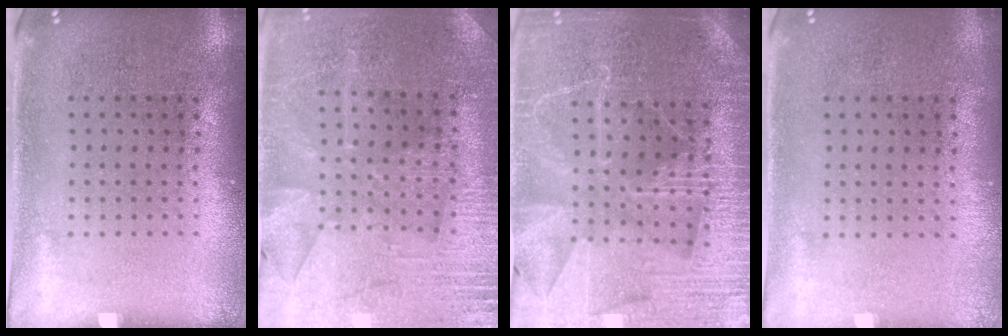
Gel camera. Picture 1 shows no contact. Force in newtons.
{"total": 2.9, "press": 2.8, "slide": 0.5}
{"total": 4.4, "press": 4.2, "slide": 1.5}
{"total": 0.0}